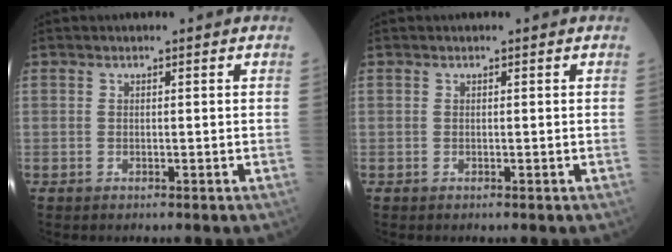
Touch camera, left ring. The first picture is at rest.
{"total": 0.0}